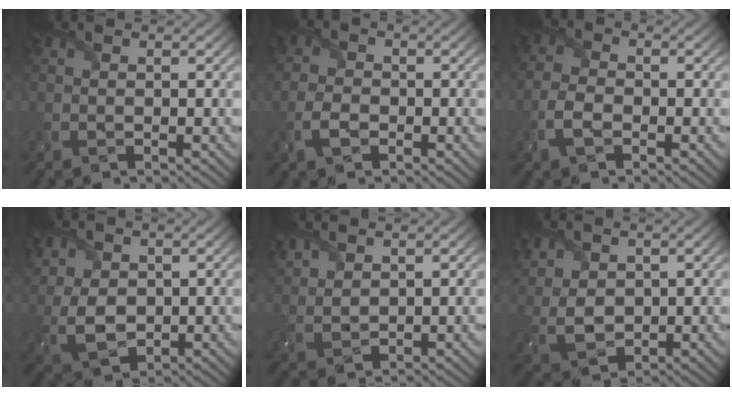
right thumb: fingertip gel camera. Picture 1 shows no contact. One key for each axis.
{"total": 3.7, "fx": -1.5, "fy": 2.7, "fz": 2.2, "tx": -0.056, "ty": -0.006, "tz": -0.037}
{"total": 4.5, "fx": -1.9, "fy": 2.9, "fz": 2.8, "tx": -0.072, "ty": -0.005, "tz": -0.049}
{"total": 7.0, "fx": 1.5, "fy": 5.3, "fz": 4.2, "tx": -0.133, "ty": -0.007, "tz": 0.032}
{"total": 4.6, "fx": 3.6, "fy": 1.8, "fz": 2.3, "tx": -0.066, "ty": 0.010, "tz": 0.077}
{"total": 6.3, "fx": 2.7, "fy": 4.5, "fz": 3.6, "tx": -0.118, "ty": -0.001, "tz": 0.058}